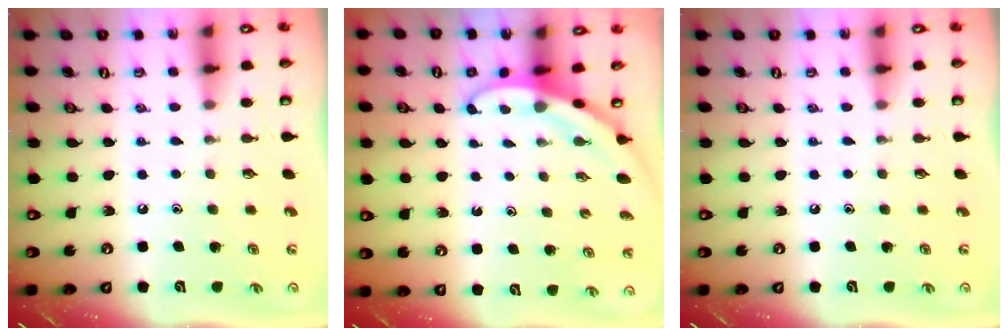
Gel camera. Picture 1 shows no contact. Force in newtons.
{"total": 3.2, "press": 3.2, "slide": 0.2}
{"total": 0.0}